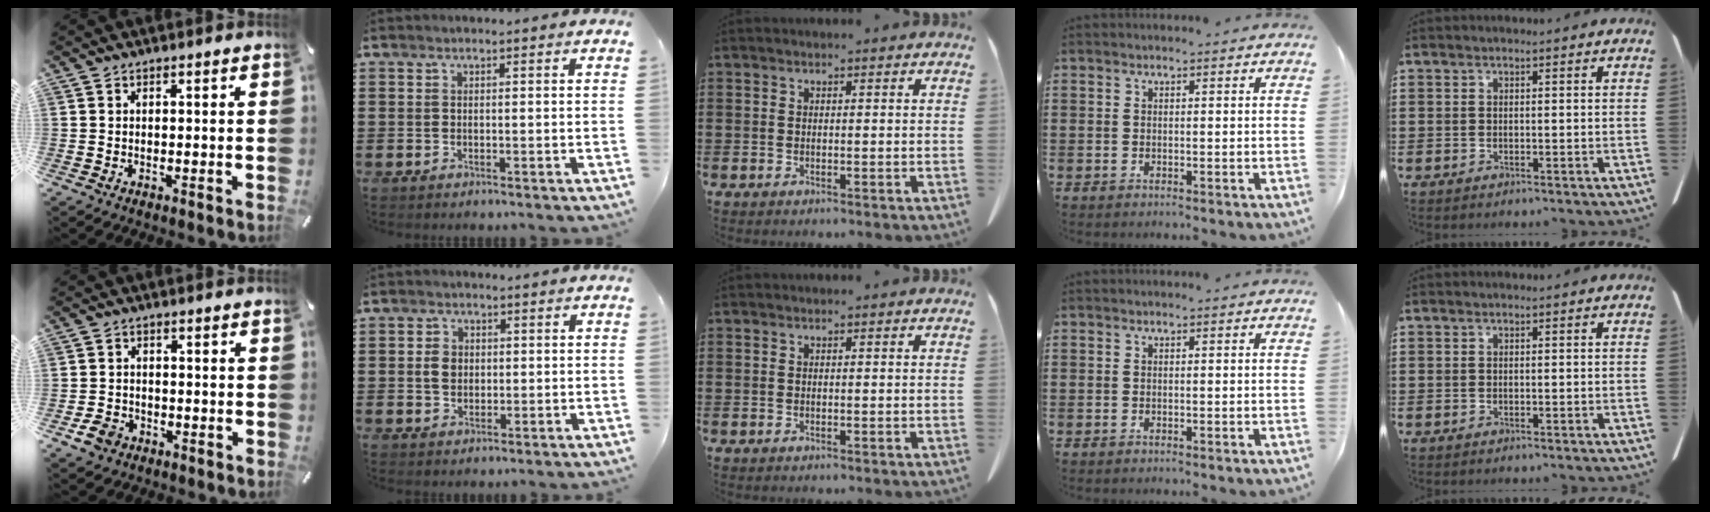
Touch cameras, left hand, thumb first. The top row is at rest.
{"thumb": {"total": 4.0, "force": [-2.0, 3.3, 1.2], "torque": [-0.023, 0.009, -0.037]}, "index": {"total": 2.9, "force": [0.2, 2.5, 1.5], "torque": [-0.036, 0.009, 0.001]}}